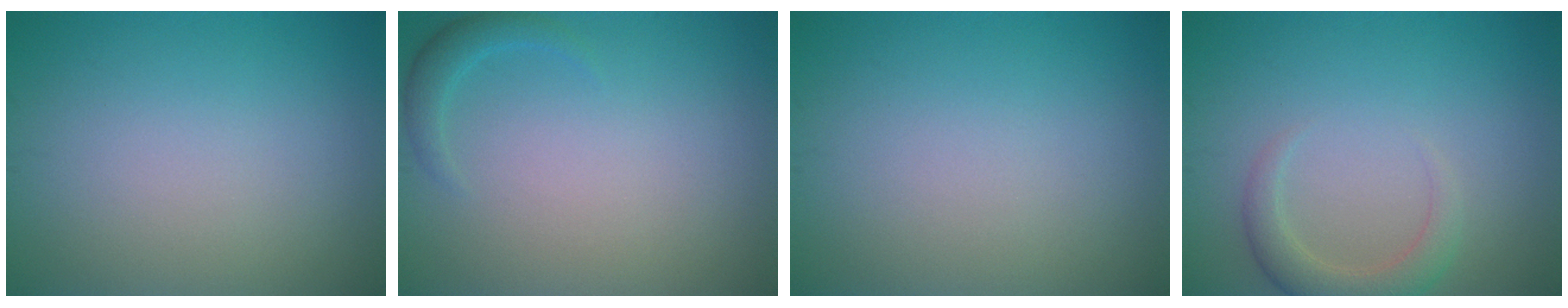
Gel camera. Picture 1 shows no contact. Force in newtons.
{"total": 1.5, "press": 1.5, "slide": 0.0}
{"total": 0.0}
{"total": 2.8, "press": 2.8, "slide": 0.4}